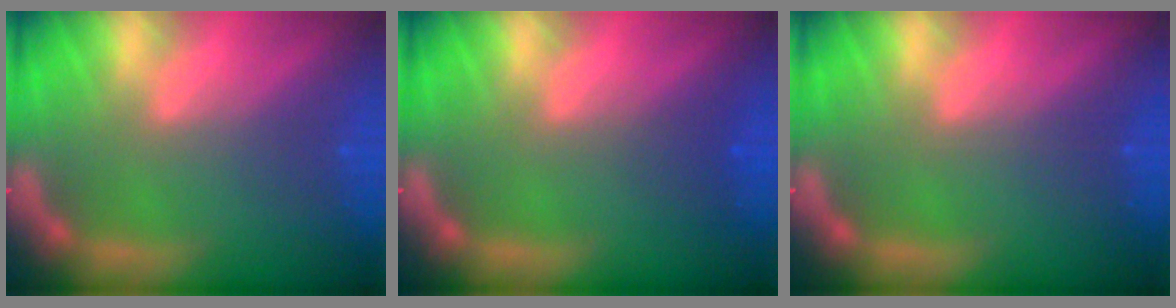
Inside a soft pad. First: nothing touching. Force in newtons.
{"total": 1.0}
{"total": 0.0}